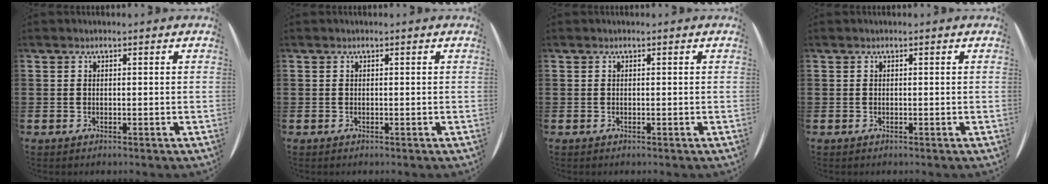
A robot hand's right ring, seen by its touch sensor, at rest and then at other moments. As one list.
[{"total": 0.0}, {"total": 0.0}, {"total": 0.0}]